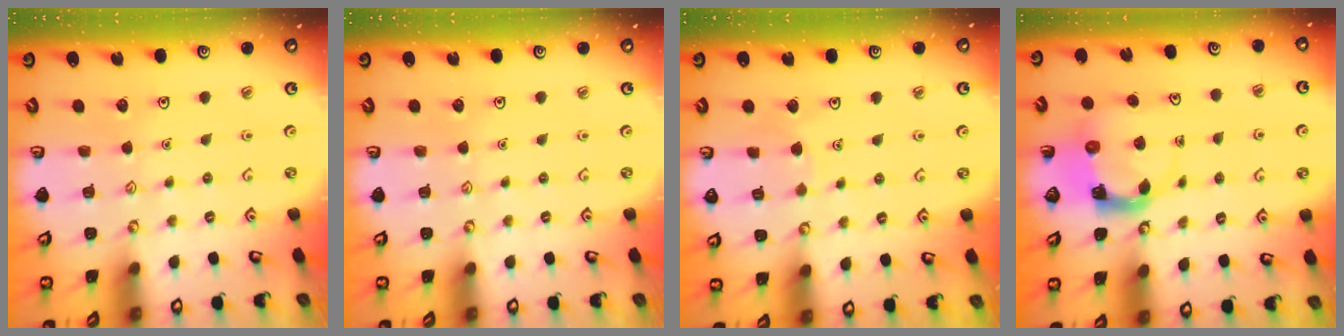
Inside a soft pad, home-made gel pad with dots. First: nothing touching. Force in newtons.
{"total": 0.0}
{"total": 3.6, "press": 3.5, "slide": 0.2}
{"total": 3.8, "press": 3.8, "slide": 0.6}